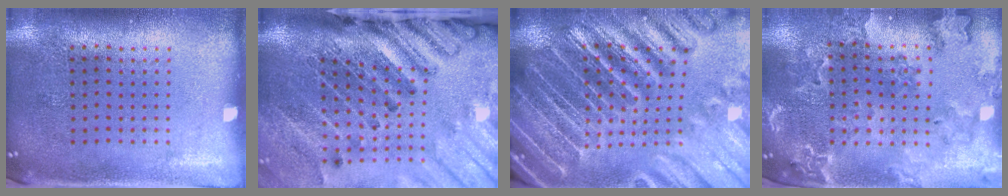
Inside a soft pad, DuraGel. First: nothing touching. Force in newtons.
{"total": 4.3, "press": 3.3, "slide": 2.9}
{"total": 4.9, "press": 4.4, "slide": 2.3}
{"total": 1.8, "press": 1.8, "slide": 0.2}